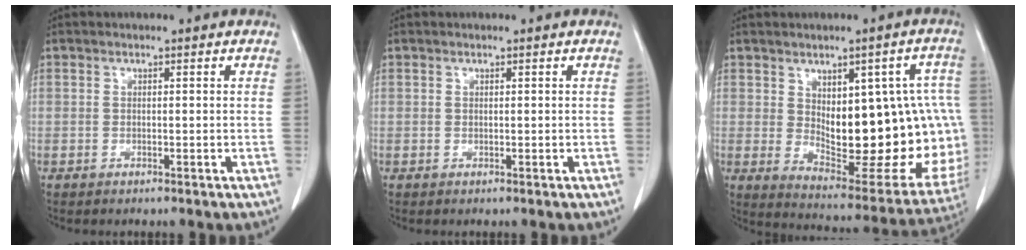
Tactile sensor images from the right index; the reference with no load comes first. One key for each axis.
{"total": 0.0}
{"total": 22.9, "fx": 0.3, "fy": 8.7, "fz": 21.2, "tx": -0.206, "ty": 0.014, "tz": 0.036}